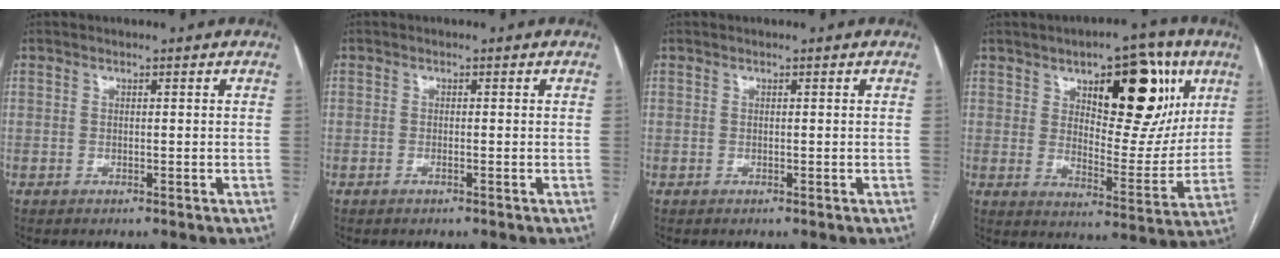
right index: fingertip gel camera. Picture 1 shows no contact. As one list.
[{"total": 0.5, "force": [-0.3, 0.0, 0.4], "torque": [-0.009, 0.000, -0.005]}, {"total": 0.0}, {"total": 17.8, "force": [8.0, 7.3, 14.1], "torque": [-0.178, 0.012, 0.121]}]